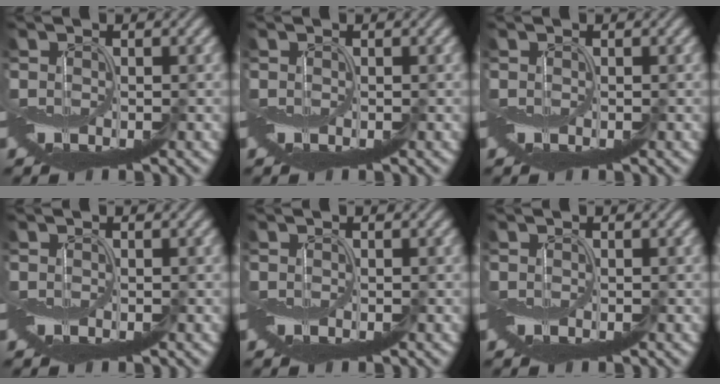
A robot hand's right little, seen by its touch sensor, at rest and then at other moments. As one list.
[{"total": 0.0}, {"total": 0.0}, {"total": 0.0}, {"total": 0.0}, {"total": 0.0}]